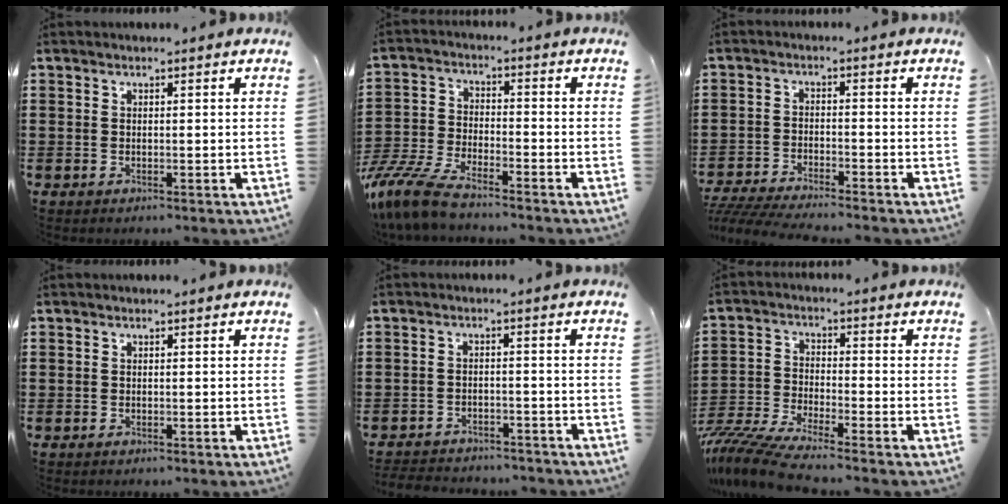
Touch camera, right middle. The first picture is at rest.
{"total": 8.2, "force": [-7.3, 1.2, 3.6], "torque": [-0.102, -0.002, -0.151]}
{"total": 4.1, "force": [-4.0, -0.1, 1.0], "torque": [-0.030, -0.010, -0.086]}
{"total": 0.0}
{"total": 3.1, "force": [-3.1, 0.5, -0.1], "torque": [-0.005, 0.000, -0.067]}
{"total": 6.6, "force": [-6.1, -0.1, 2.3], "torque": [-0.067, -0.016, -0.127]}